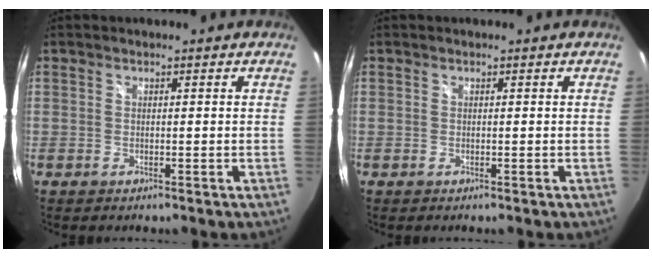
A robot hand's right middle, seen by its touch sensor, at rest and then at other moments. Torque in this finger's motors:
{"motor_torque": [0.02, -0.17, 0.00, 0.00]}